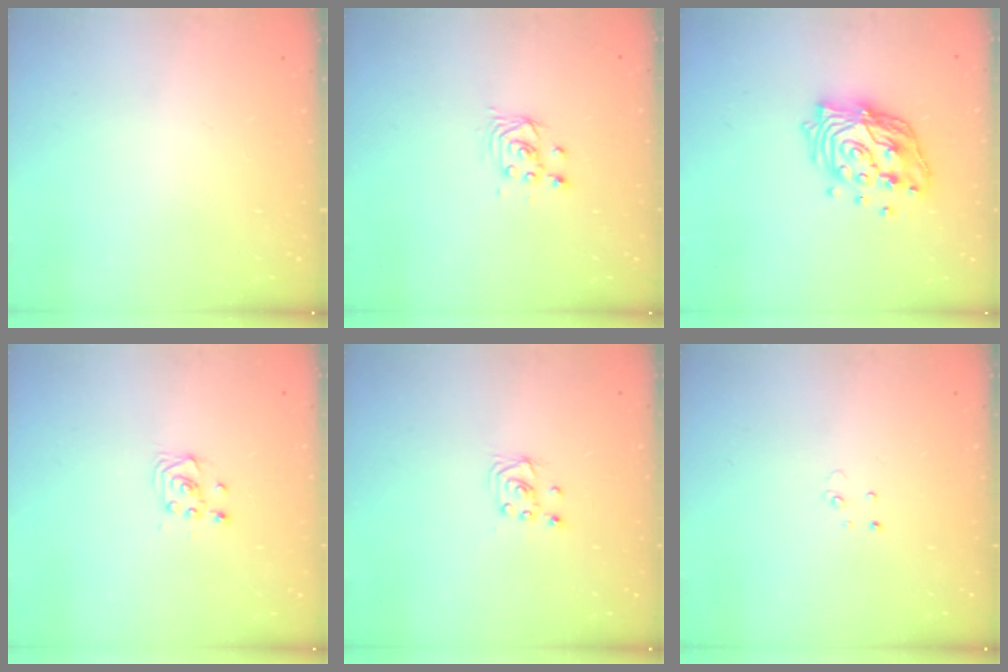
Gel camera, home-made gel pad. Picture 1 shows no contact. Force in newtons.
{"total": 2.9, "press": 2.9, "slide": 0.1}
{"total": 15.6, "press": 15.6, "slide": 1.3}
{"total": 2.9, "press": 2.9, "slide": 0.4}
{"total": 2.0, "press": 2.0, "slide": 0.2}
{"total": 2.5, "press": 2.5, "slide": 0.2}